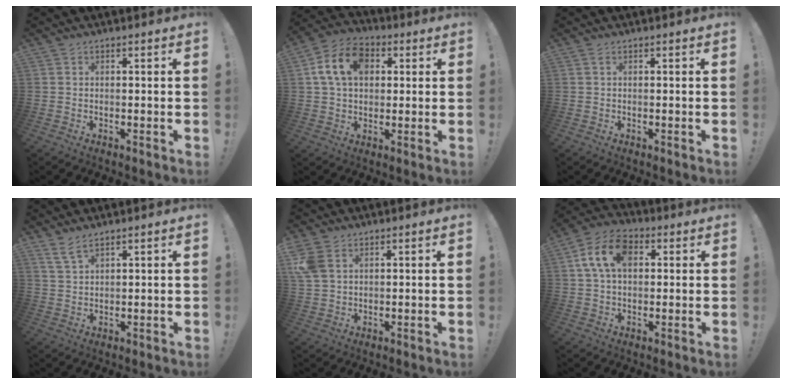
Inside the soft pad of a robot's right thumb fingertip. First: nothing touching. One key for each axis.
{"total": 13.4, "fx": 3.6, "fy": 9.6, "fz": 8.6, "tx": -0.152, "ty": 0.010, "tz": 0.072}
{"total": 0.7, "fx": 0.1, "fy": 0.2, "fz": 0.6, "tx": -0.019, "ty": 0.003, "tz": 0.003}
{"total": 4.9, "fx": 3.8, "fy": 1.4, "fz": 2.7, "tx": -0.051, "ty": -0.018, "tz": 0.072}
{"total": 6.3, "fx": 2.8, "fy": 4.2, "fz": 3.8, "tx": -0.071, "ty": -0.002, "tz": 0.057}
{"total": 12.4, "fx": 3.2, "fy": 8.1, "fz": 8.8, "tx": -0.162, "ty": 0.011, "tz": 0.061}